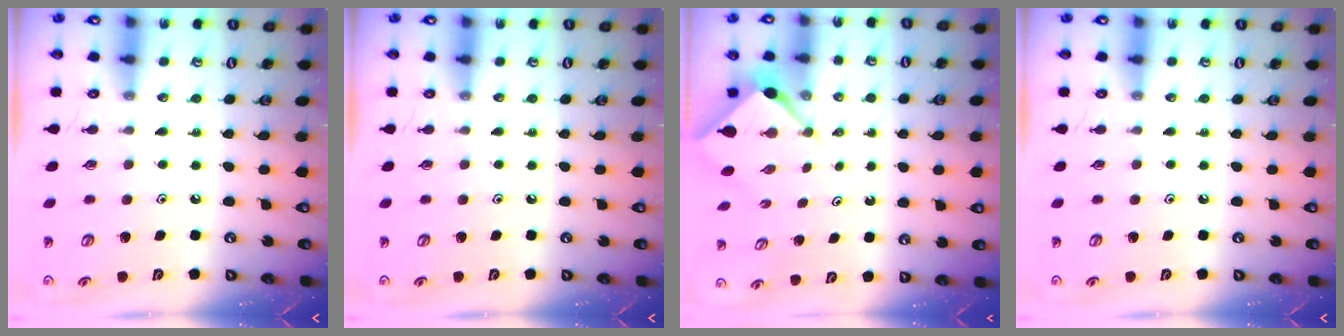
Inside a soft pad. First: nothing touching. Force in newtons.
{"total": 0.0}
{"total": 2.3, "press": 2.3, "slide": 0.3}
{"total": 0.0}